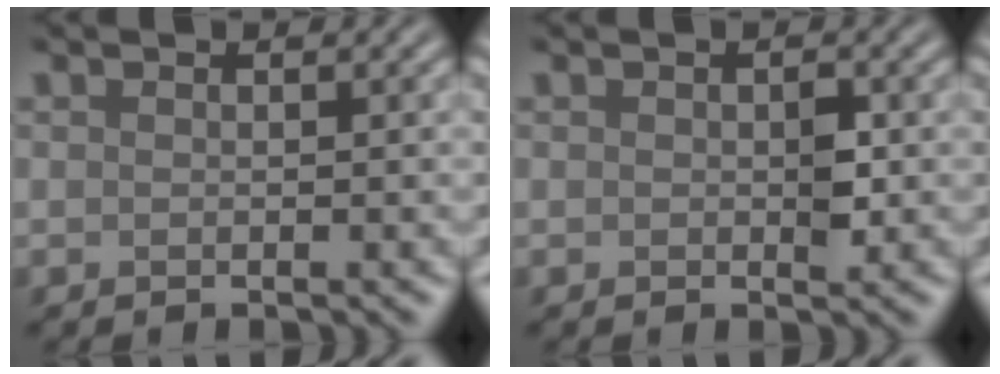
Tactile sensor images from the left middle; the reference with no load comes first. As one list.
[{"total": 1.5, "force": [0.0, 0.8, 1.3], "torque": [-0.015, -0.001, 0.000]}]